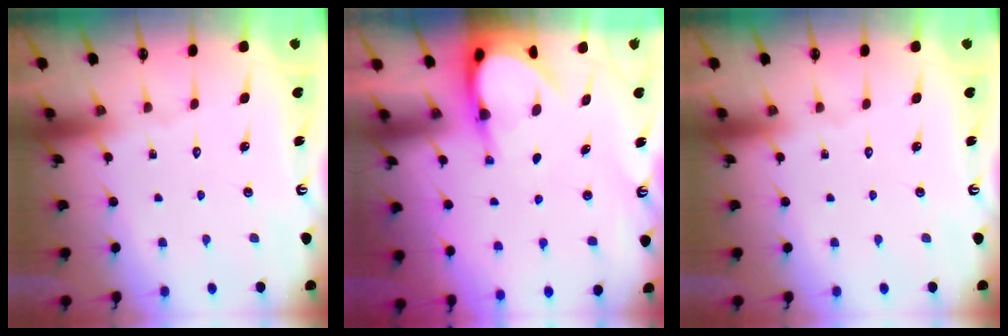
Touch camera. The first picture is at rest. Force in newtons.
{"total": 5.4, "press": 5.4, "slide": 0.4}
{"total": 0.0}